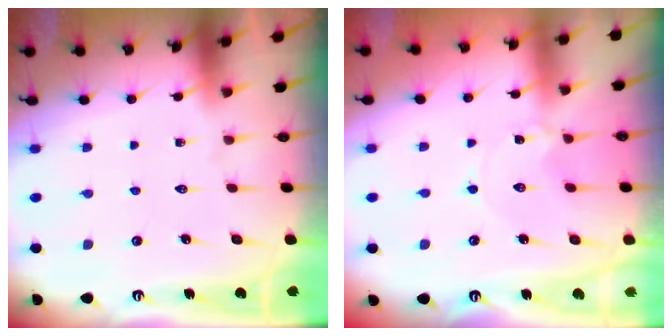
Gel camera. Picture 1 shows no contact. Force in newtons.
{"total": 0.9, "press": 0.9, "slide": 0.2}